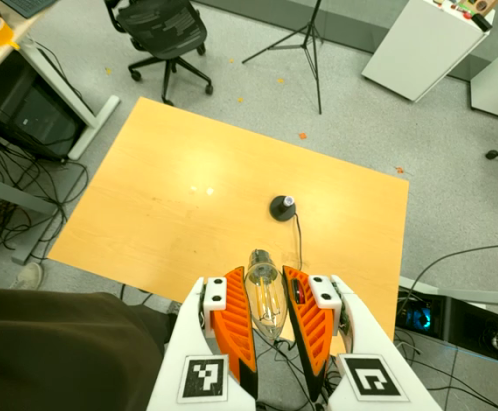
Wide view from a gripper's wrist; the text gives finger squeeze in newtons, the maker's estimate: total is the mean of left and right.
{"total": 12.8, "left": 14.3, "right": 11.4}